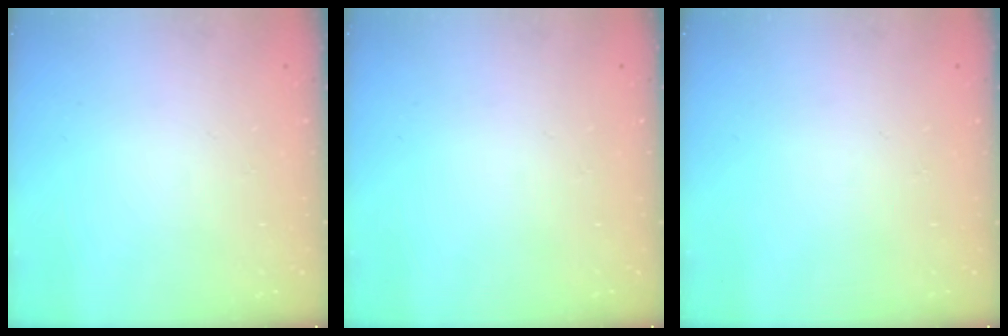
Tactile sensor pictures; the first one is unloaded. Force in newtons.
{"total": 0.0}
{"total": 0.0}